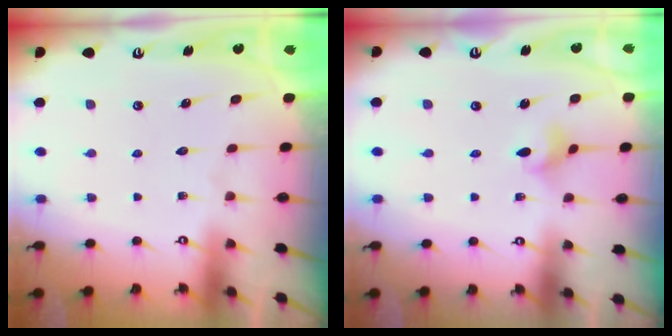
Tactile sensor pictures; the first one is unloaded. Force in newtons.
{"total": 2.9, "press": 2.9, "slide": 0.5}